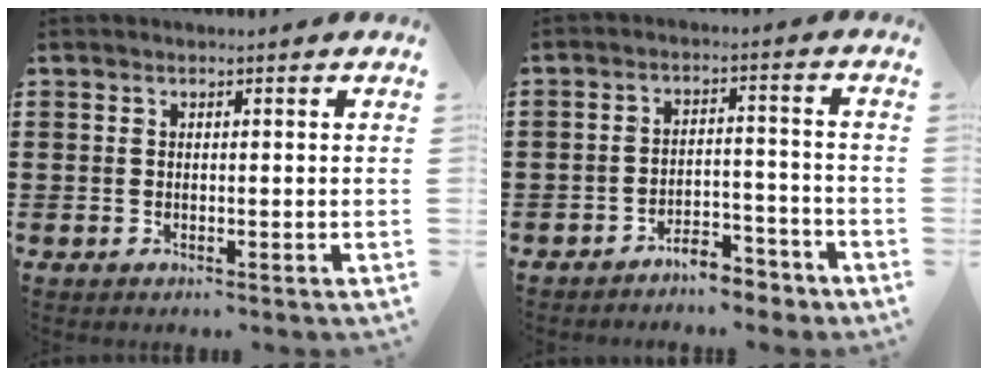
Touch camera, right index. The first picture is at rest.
{"total": 4.7, "force": [-4.5, 1.0, 1.1], "torque": [-0.019, 0.012, -0.090]}